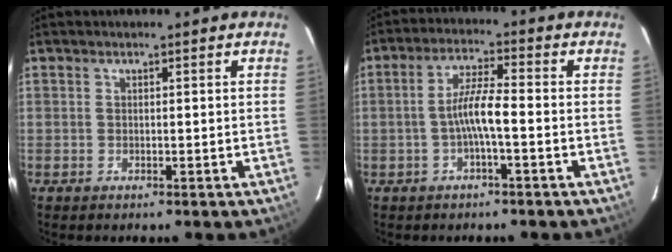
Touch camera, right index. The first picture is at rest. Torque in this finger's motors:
{"motor_torque": [0.75, -0.51, 0.51, 0.15]}